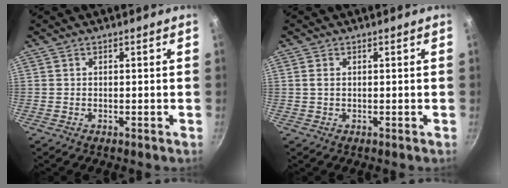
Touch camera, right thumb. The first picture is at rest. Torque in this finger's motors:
{"motor_torque": [-0.45, 0.33, -0.31, 0.21, 0.08]}